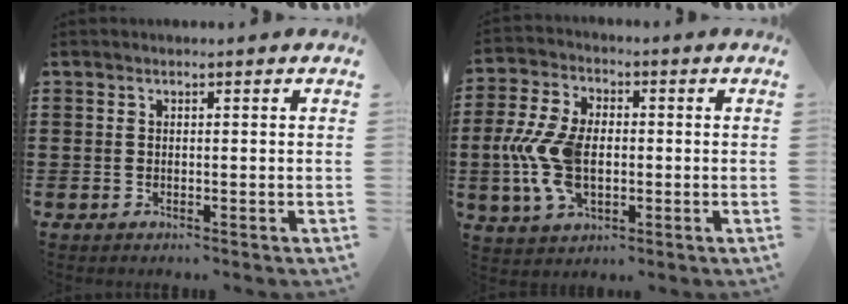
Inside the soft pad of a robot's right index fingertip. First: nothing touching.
{"total": 10.6, "force": [-1.1, 6.4, 8.4], "torque": [-0.210, -0.005, -0.026]}